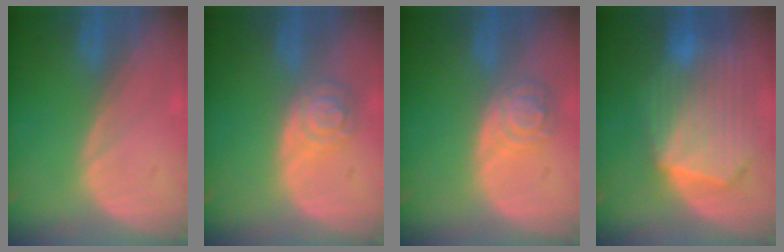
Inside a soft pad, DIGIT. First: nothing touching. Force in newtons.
{"total": 5.2, "press": 4.6, "slide": 2.4}
{"total": 5.3, "press": 4.8, "slide": 2.4}
{"total": 10.7, "press": 9.4, "slide": 5.2}